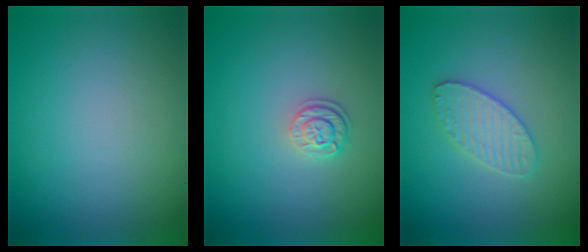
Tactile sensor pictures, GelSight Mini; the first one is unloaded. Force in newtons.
{"total": 1.9, "press": 1.7, "slide": 0.9}
{"total": 3.0, "press": 3.0, "slide": 0.2}